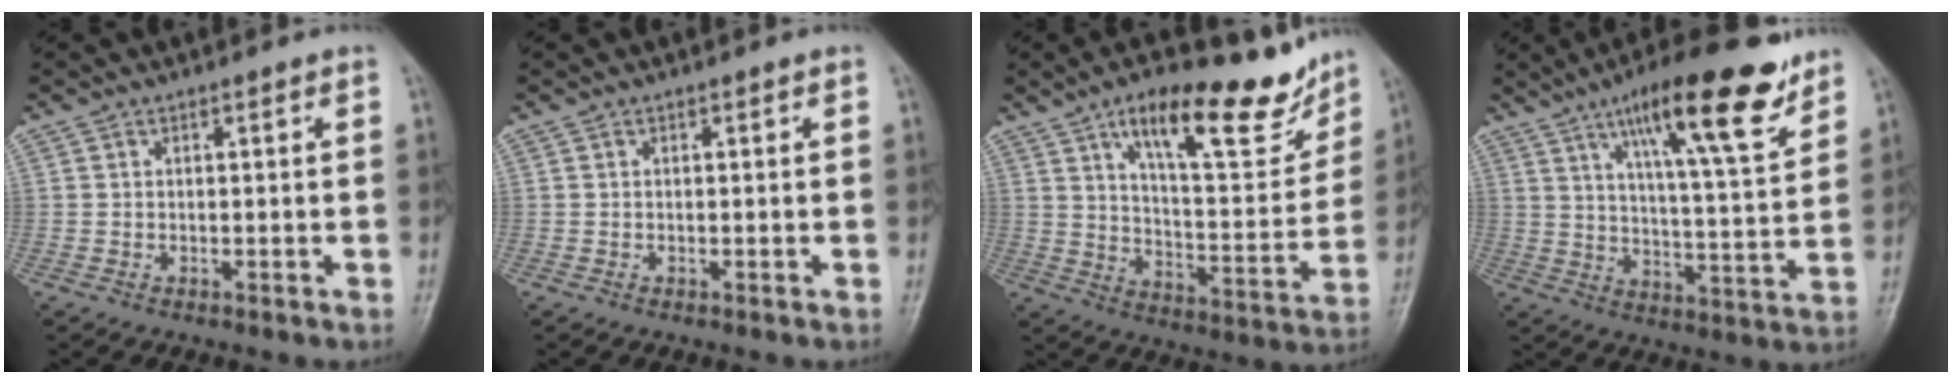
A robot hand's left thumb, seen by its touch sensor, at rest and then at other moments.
{"total": 0.0}
{"total": 20.2, "force": [13.1, 6.8, 13.8], "torque": [-0.157, -0.065, 0.206]}
{"total": 18.8, "force": [11.5, 4.3, 14.3], "torque": [-0.196, -0.049, 0.180]}